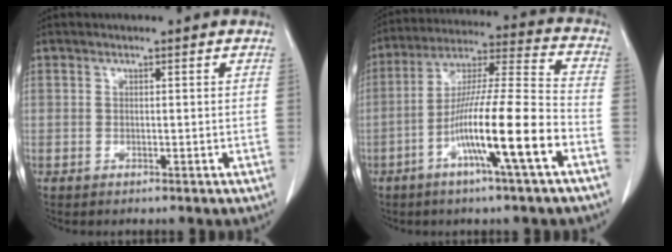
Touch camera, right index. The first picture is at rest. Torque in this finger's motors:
{"motor_torque": [1.86, -0.28, 1.05, 0.21]}